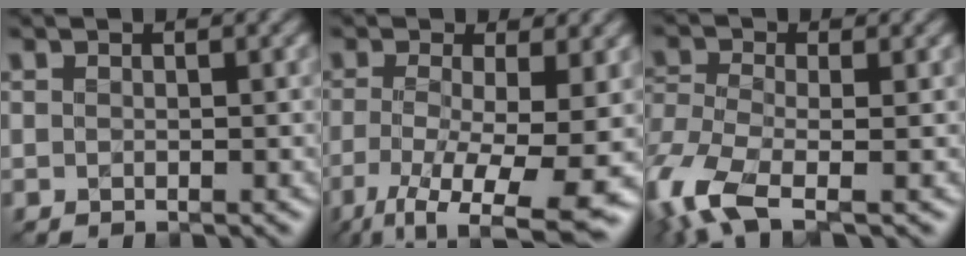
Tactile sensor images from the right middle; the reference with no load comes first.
{"total": 8.3, "force": [-3.3, 2.5, 7.2], "torque": [-0.136, -0.028, -0.056]}
{"total": 8.2, "force": [-4.4, 3.7, 5.9], "torque": [-0.147, -0.020, -0.084]}